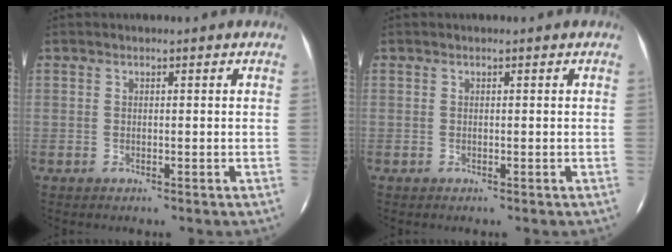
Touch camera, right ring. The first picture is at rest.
{"total": 0.0}